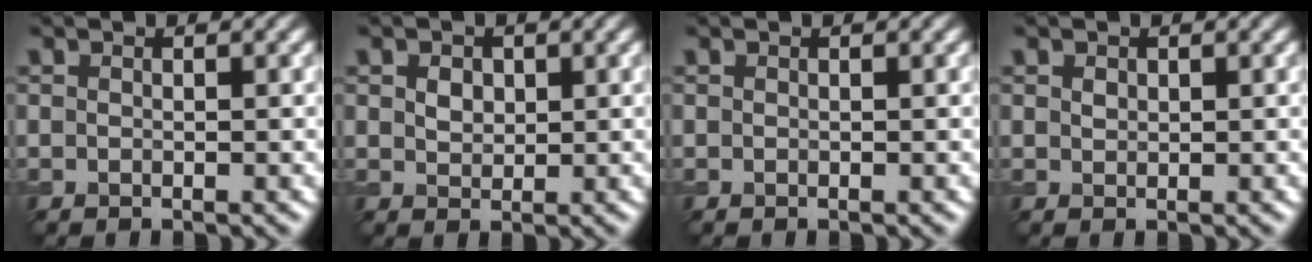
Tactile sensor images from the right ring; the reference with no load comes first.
{"total": 1.7, "force": [0.6, 1.3, 0.9], "torque": [-0.019, 0.002, 0.009]}
{"total": 0.0}
{"total": 0.7, "force": [0.4, 0.5, 0.3], "torque": [-0.008, -0.001, 0.008]}